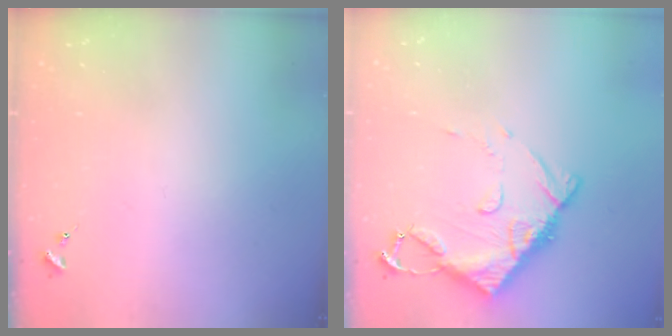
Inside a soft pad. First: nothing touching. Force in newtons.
{"total": 11.5, "press": 11.5, "slide": 1.1}